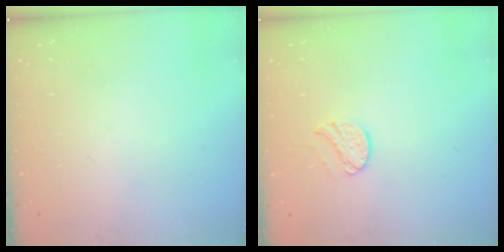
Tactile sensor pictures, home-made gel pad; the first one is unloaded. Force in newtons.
{"total": 8.0, "press": 7.9, "slide": 0.6}